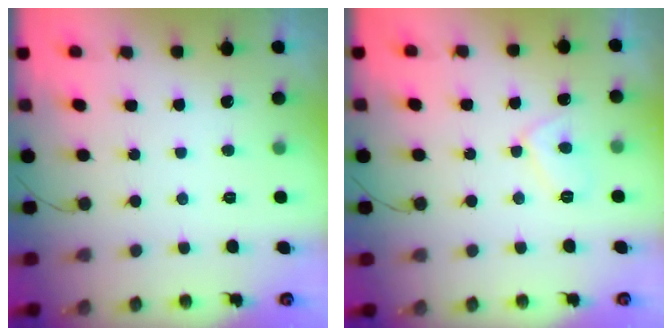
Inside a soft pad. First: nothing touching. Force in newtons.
{"total": 6.4, "press": 6.4, "slide": 0.6}